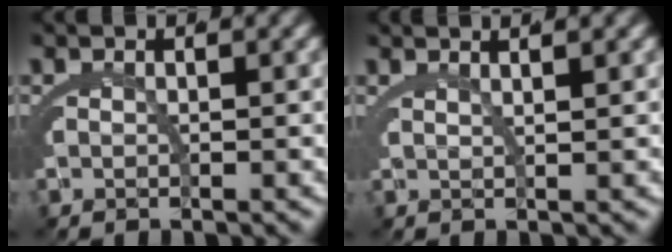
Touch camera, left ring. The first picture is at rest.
{"total": 2.7, "force": [2.2, -0.4, 1.5], "torque": [-0.010, 0.010, 0.036]}